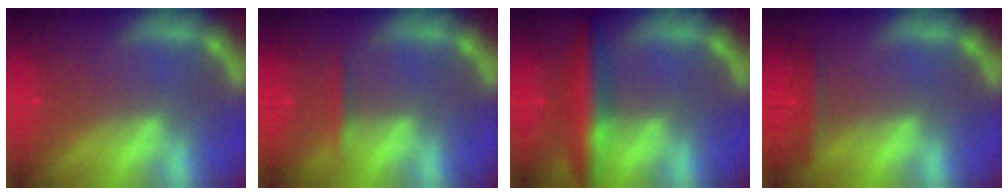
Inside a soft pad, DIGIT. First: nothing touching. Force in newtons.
{"total": 1.4}
{"total": 6.0}
{"total": 1.9}